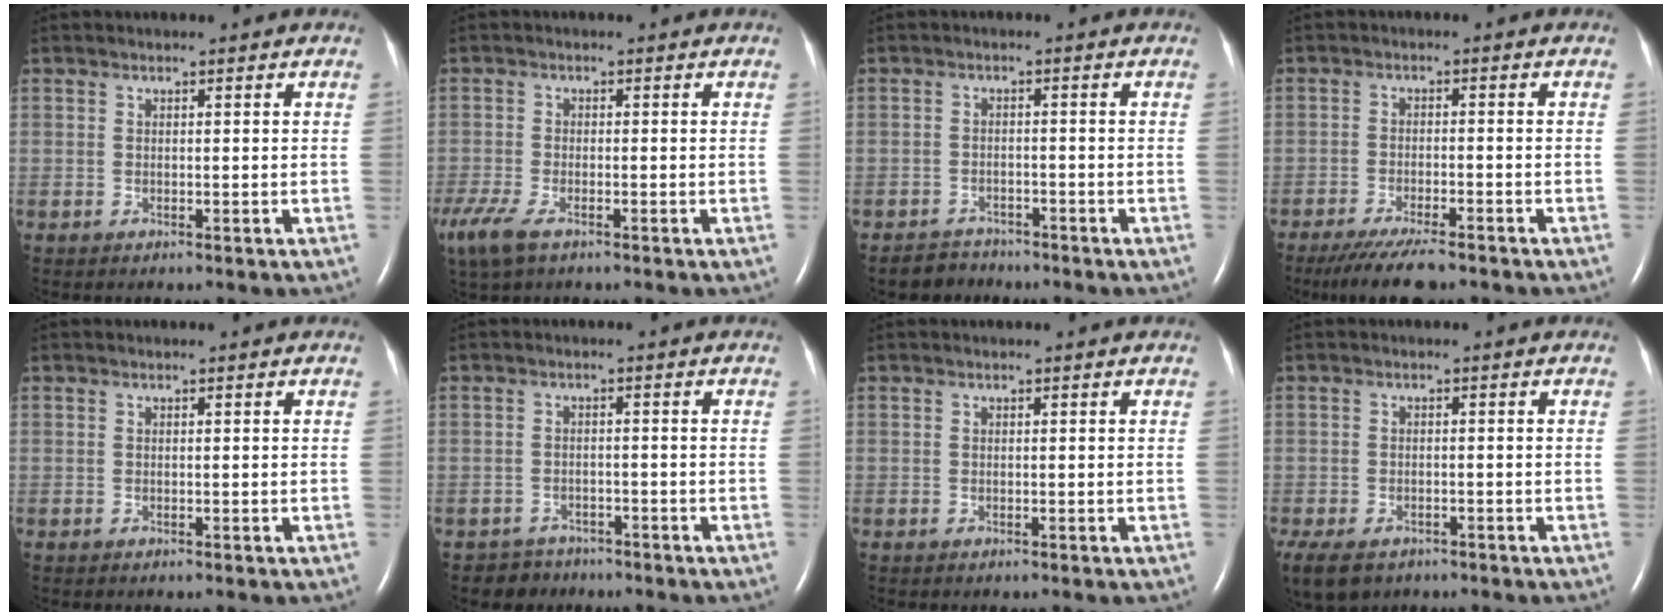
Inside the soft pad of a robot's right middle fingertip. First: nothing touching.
{"total": 8.0, "force": [-5.1, 3.2, 5.3], "torque": [-0.122, -0.022, -0.092]}
{"total": 3.0, "force": [-2.6, 1.3, -0.5], "torque": [0.004, 0.001, -0.044]}
{"total": 8.6, "force": [-7.0, 1.4, 4.8], "torque": [-0.079, -0.020, -0.113]}
{"total": 0.0}
{"total": 3.3, "force": [-2.5, 2.0, -0.8], "torque": [0.010, 0.008, -0.041]}
{"total": 0.0}
{"total": 11.5, "force": [-6.9, 7.5, 5.4], "torque": [-0.146, -0.019, -0.095]}